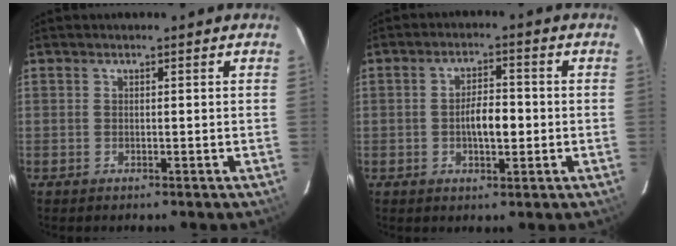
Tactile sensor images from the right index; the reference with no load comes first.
{"total": 5.5, "force": [-0.8, 2.3, 5.0], "torque": [-0.088, 0.005, -0.010]}